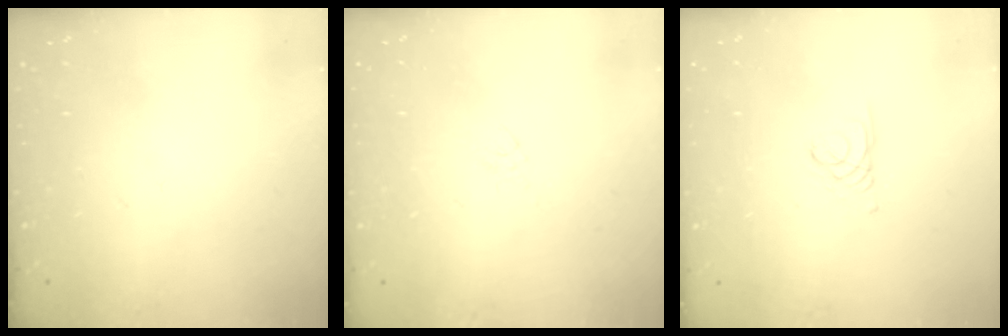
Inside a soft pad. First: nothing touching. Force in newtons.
{"total": 2.7, "press": 2.5, "slide": 0.9}
{"total": 1.4, "press": 1.3, "slide": 0.1}